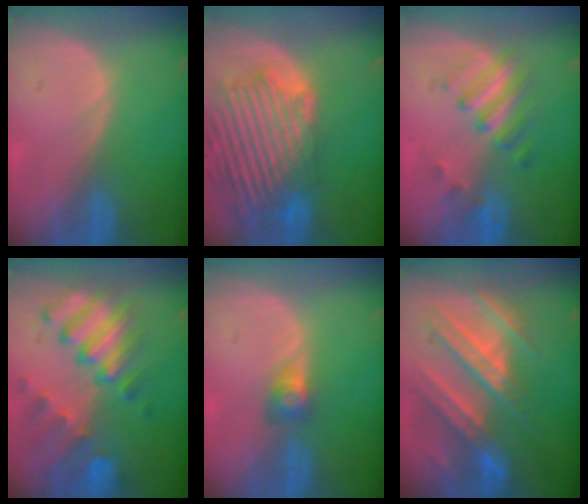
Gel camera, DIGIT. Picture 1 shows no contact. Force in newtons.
{"total": 14.1, "press": 12.0, "slide": 7.4}
{"total": 5.4, "press": 5.3, "slide": 1.0}
{"total": 10.4, "press": 9.0, "slide": 5.3}
{"total": 2.8, "press": 2.4, "slide": 1.5}
{"total": 10.5, "press": 9.6, "slide": 4.2}